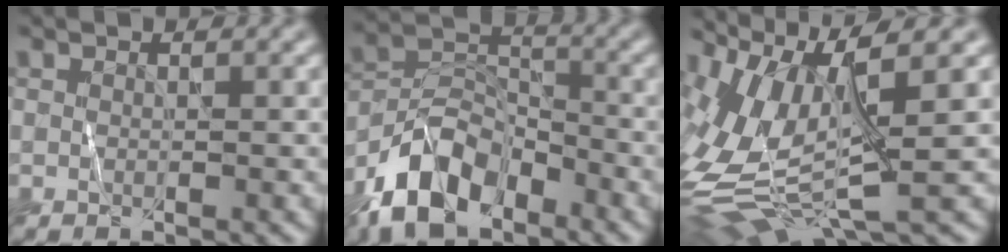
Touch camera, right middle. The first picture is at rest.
{"total": 8.4, "force": [-5.4, 4.6, 4.6], "torque": [-0.083, 0.003, -0.113]}
{"total": 10.1, "force": [0.8, 3.8, 9.3], "torque": [-0.207, -0.006, 0.021]}